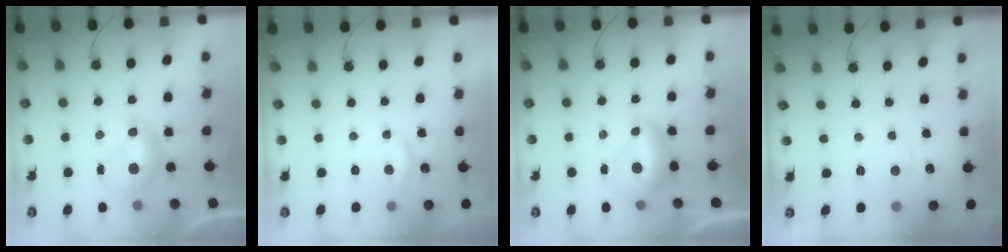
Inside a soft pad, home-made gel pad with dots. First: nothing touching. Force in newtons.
{"total": 1.6, "press": 1.5, "slide": 0.5}
{"total": 2.2, "press": 2.0, "slide": 0.9}
{"total": 1.9, "press": 1.7, "slide": 0.8}